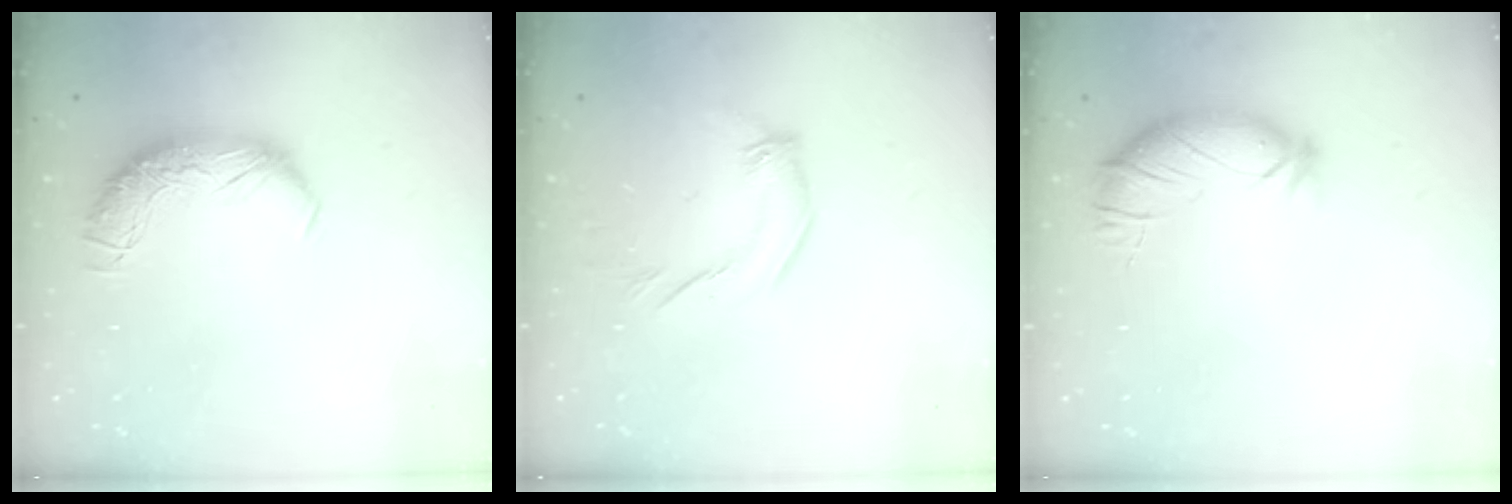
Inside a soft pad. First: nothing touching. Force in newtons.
{"total": 2.3, "press": 2.3, "slide": 0.6}
{"total": 3.0, "press": 2.4, "slide": 1.9}